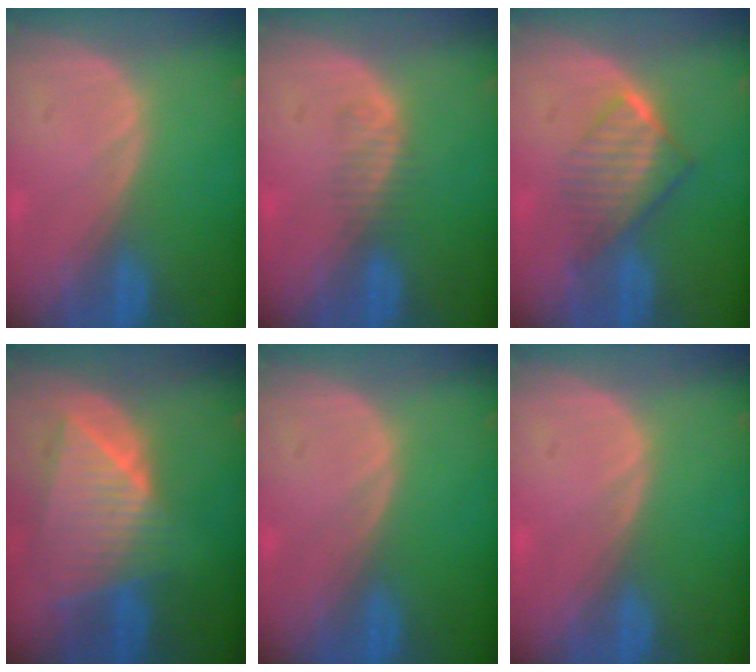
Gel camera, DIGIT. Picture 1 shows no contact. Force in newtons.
{"total": 1.9, "press": 1.6, "slide": 1.0}
{"total": 6.4, "press": 5.8, "slide": 2.8}
{"total": 8.9, "press": 7.8, "slide": 4.2}
{"total": 0.0}
{"total": 0.5, "press": 0.1, "slide": 0.5}